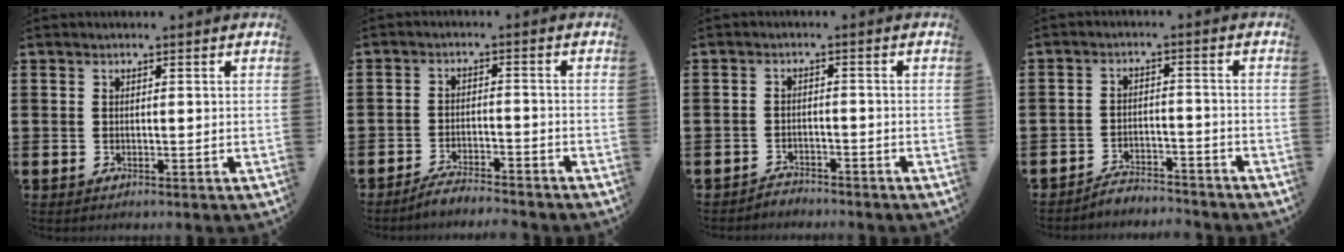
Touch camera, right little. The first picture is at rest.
{"total": 3.2, "force": [-3.2, -0.1, 0.6], "torque": [-0.012, 0.004, -0.065]}
{"total": 2.0, "force": [-1.9, 0.1, -0.3], "torque": [-0.002, 0.004, -0.044]}
{"total": 3.1, "force": [-3.1, 0.2, -0.1], "torque": [-0.005, 0.004, -0.067]}